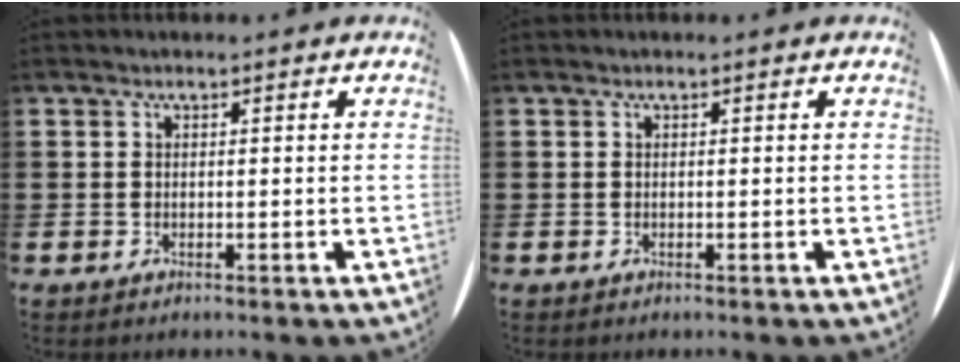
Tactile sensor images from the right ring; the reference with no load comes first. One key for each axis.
{"total": 0.0}